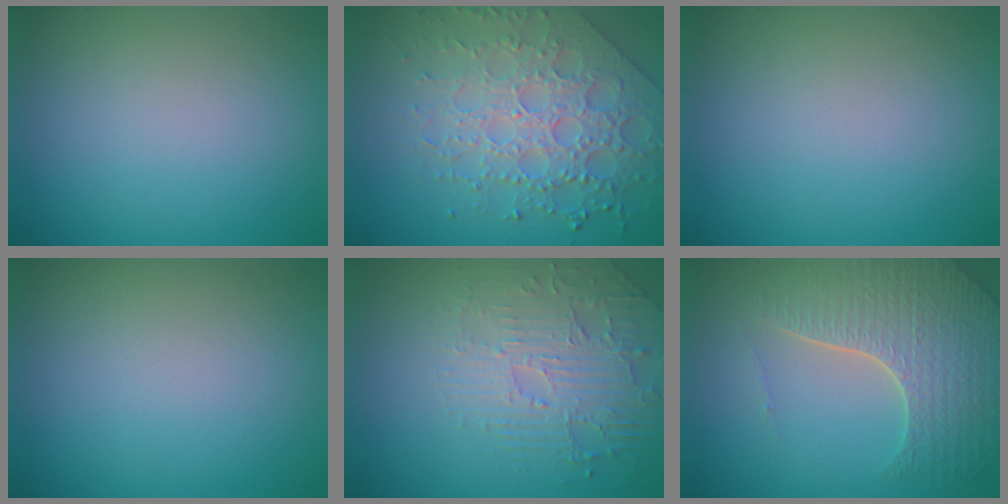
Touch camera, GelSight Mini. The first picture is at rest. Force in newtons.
{"total": 6.2, "press": 5.2, "slide": 3.3}
{"total": 0.0}
{"total": 0.0}
{"total": 2.8, "press": 2.5, "slide": 1.4}
{"total": 6.2, "press": 4.9, "slide": 3.9}